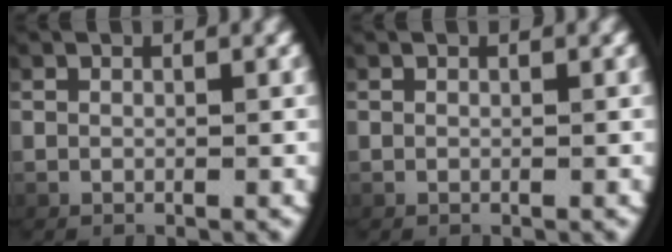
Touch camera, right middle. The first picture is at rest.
{"total": 0.0}